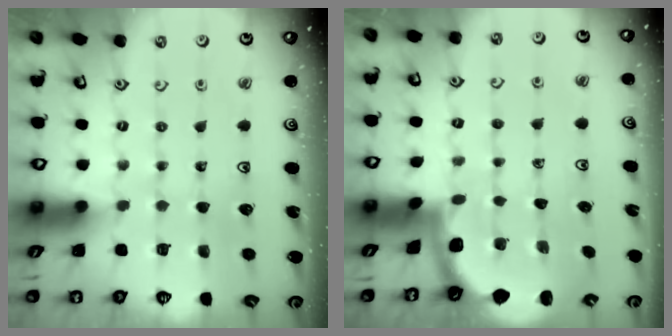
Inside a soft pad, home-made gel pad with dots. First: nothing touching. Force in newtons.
{"total": 1.7, "press": 1.7, "slide": 0.1}